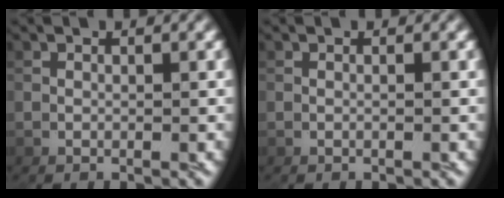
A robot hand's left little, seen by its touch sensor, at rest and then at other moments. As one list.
[{"total": 0.0}]